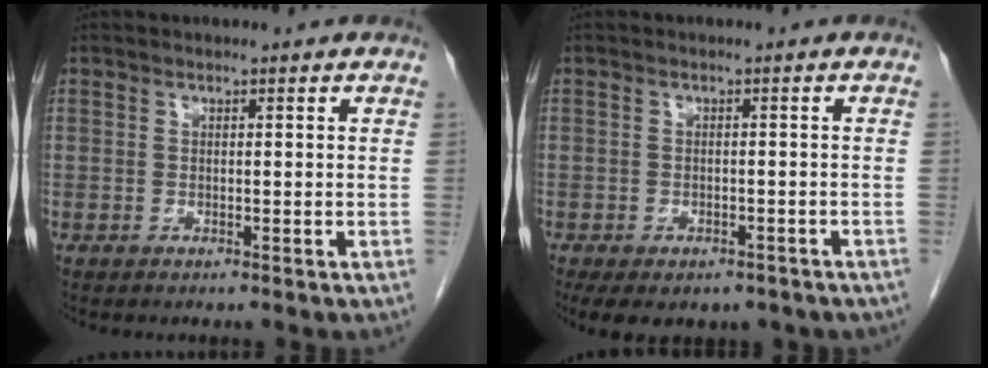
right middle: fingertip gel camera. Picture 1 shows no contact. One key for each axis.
{"total": 11.4, "fx": -8.0, "fy": 6.1, "fz": 5.4, "tx": -0.100, "ty": -0.005, "tz": -0.092}